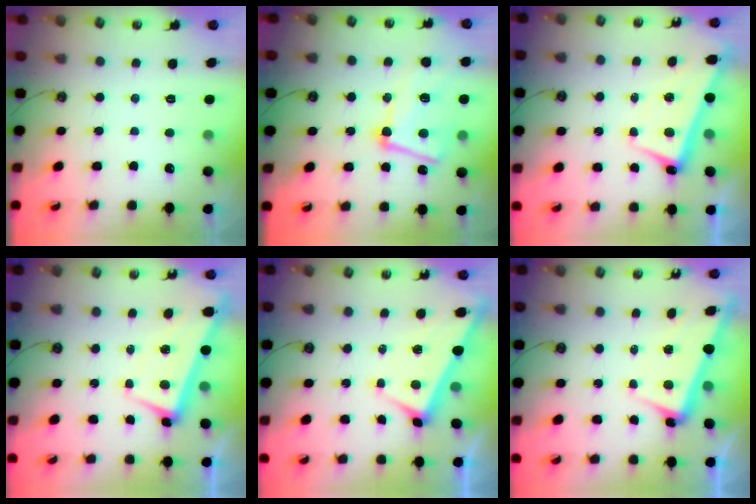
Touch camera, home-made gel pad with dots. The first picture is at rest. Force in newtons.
{"total": 13.7, "press": 13.5, "slide": 2.4}
{"total": 2.8, "press": 2.7, "slide": 0.7}
{"total": 1.5, "press": 0.5, "slide": 1.5}
{"total": 3.2, "press": 3.2, "slide": 0.0}
{"total": 2.9, "press": 2.8, "slide": 1.0}